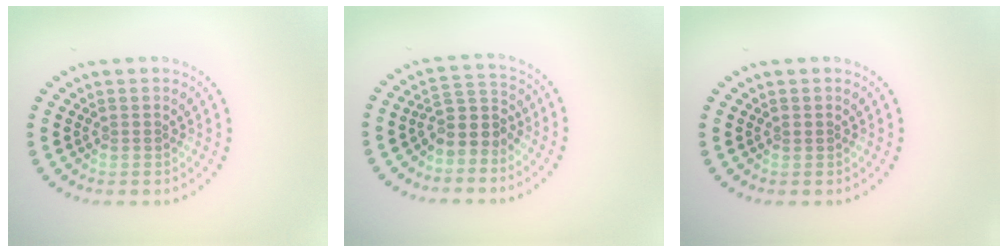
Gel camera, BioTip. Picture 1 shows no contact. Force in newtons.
{"total": 2.9, "press": 2.4, "slide": 1.7}
{"total": 0.6, "press": 0.5, "slide": 0.2}